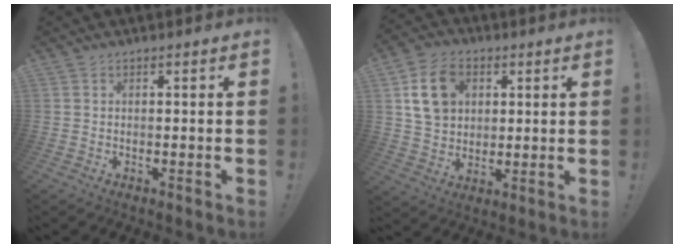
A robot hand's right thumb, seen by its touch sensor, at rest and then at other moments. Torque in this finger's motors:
{"motor_torque": [1.28, 1.72, 0.18, 0.22, 0.03]}